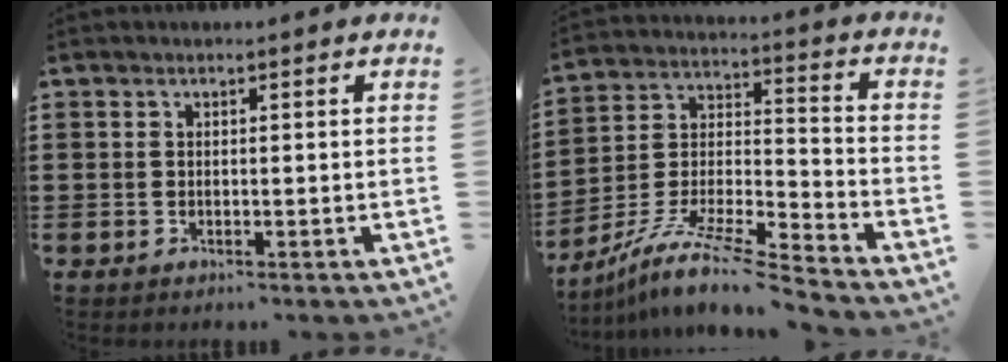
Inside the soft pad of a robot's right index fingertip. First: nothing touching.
{"total": 11.1, "force": [-9.7, 1.0, 5.4], "torque": [-0.108, 0.012, -0.196]}